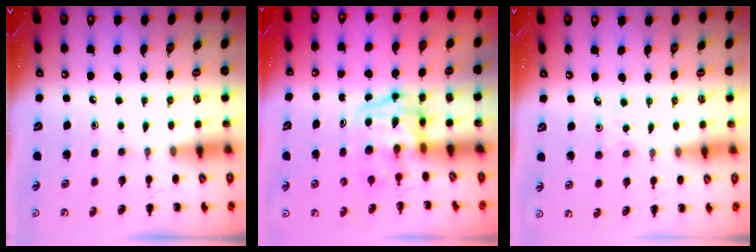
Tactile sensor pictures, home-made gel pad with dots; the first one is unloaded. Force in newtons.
{"total": 3.8, "press": 3.8, "slide": 0.6}
{"total": 1.5, "press": 1.4, "slide": 0.6}